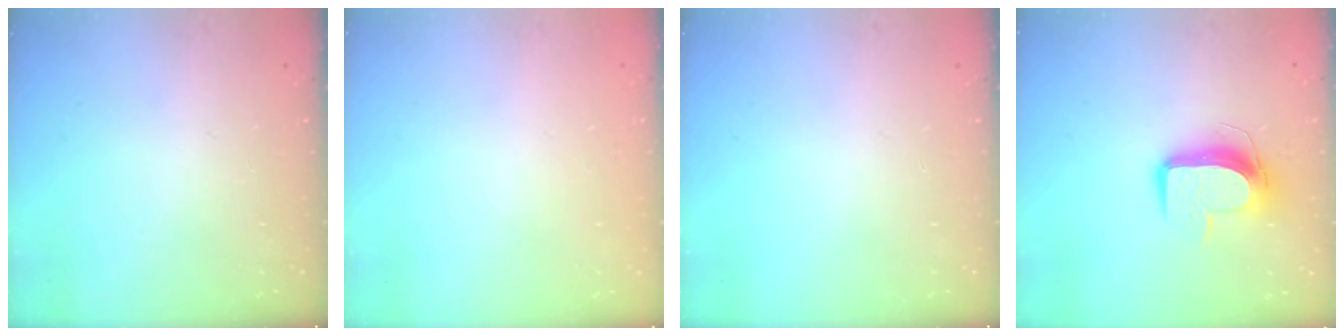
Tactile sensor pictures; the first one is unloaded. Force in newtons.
{"total": 0.0}
{"total": 0.0}
{"total": 11.1, "press": 11.0, "slide": 1.0}